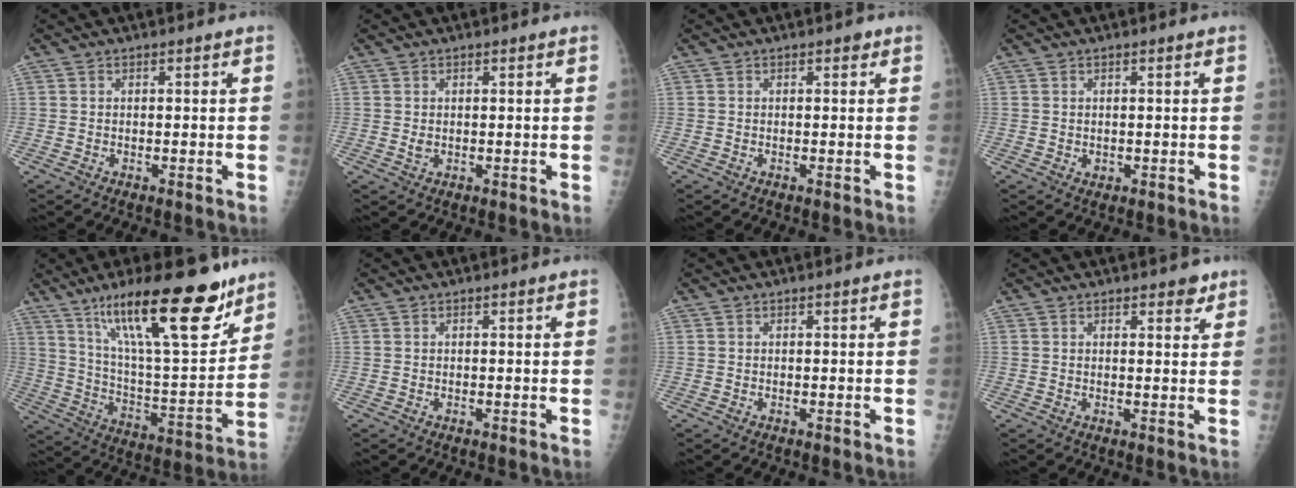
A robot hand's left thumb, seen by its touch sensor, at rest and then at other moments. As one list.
[{"total": 1.2, "force": [0.3, 0.8, 0.8], "torque": [-0.010, -0.003, 0.008]}, {"total": 0.7, "force": [0.4, 0.5, 0.4], "torque": [0.002, 0.000, 0.001]}, {"total": 0.9, "force": [0.1, 0.8, 0.5], "torque": [-0.006, -0.001, 0.005]}, {"total": 25.6, "force": [16.3, 6.8, 18.5], "torque": [-0.270, -0.068, 0.272]}, {"total": 0.0}, {"total": 0.0}, {"total": 2.7, "force": [1.9, 1.3, 1.5], "torque": [-0.002, -0.009, 0.022]}]